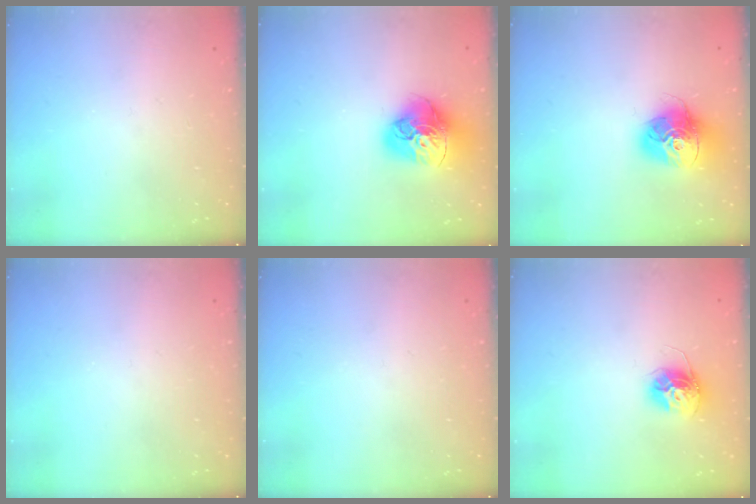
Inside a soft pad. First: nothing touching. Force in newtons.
{"total": 17.4, "press": 17.3, "slide": 1.8}
{"total": 15.3, "press": 15.2, "slide": 1.8}
{"total": 0.0}
{"total": 0.0}
{"total": 11.9, "press": 11.9, "slide": 1.0}